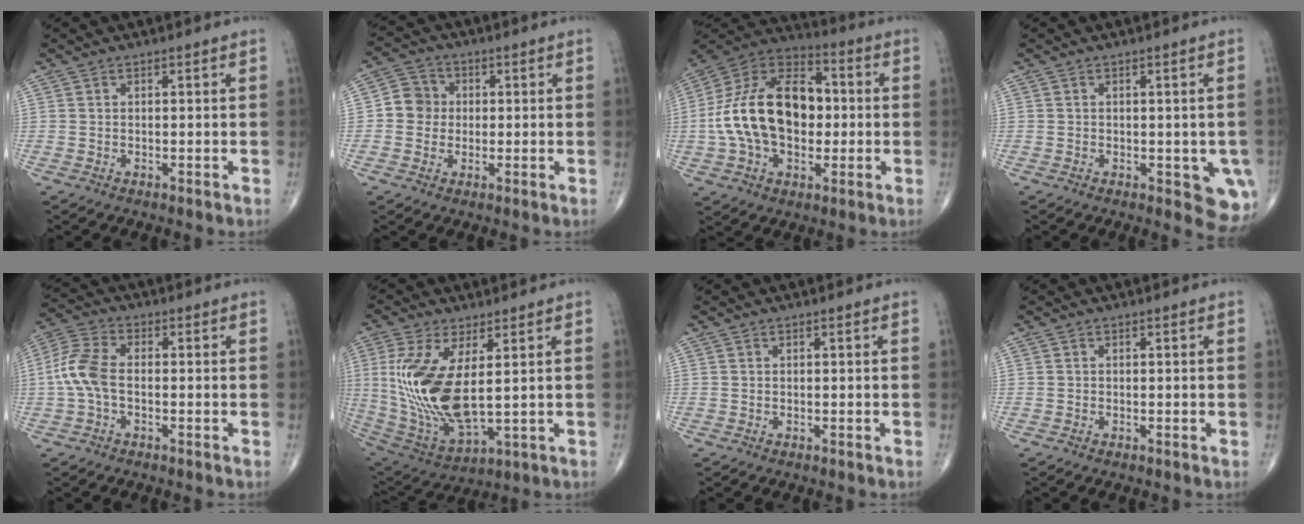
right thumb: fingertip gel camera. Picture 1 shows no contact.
{"total": 5.7, "force": [0.0, 5.4, 1.8], "torque": [-0.007, 0.012, -0.009]}
{"total": 21.9, "force": [-0.3, 14.1, 16.7], "torque": [-0.293, 0.031, -0.008]}
{"total": 6.1, "force": [-1.5, 2.9, 5.1], "torque": [-0.027, -0.007, -0.016]}
{"total": 7.5, "force": [-0.8, 4.3, 6.1], "torque": [-0.146, 0.022, -0.025]}
{"total": 17.5, "force": [2.3, 7.3, 15.7], "torque": [-0.331, -0.027, 0.063]}
{"total": 0.0}
{"total": 0.0}